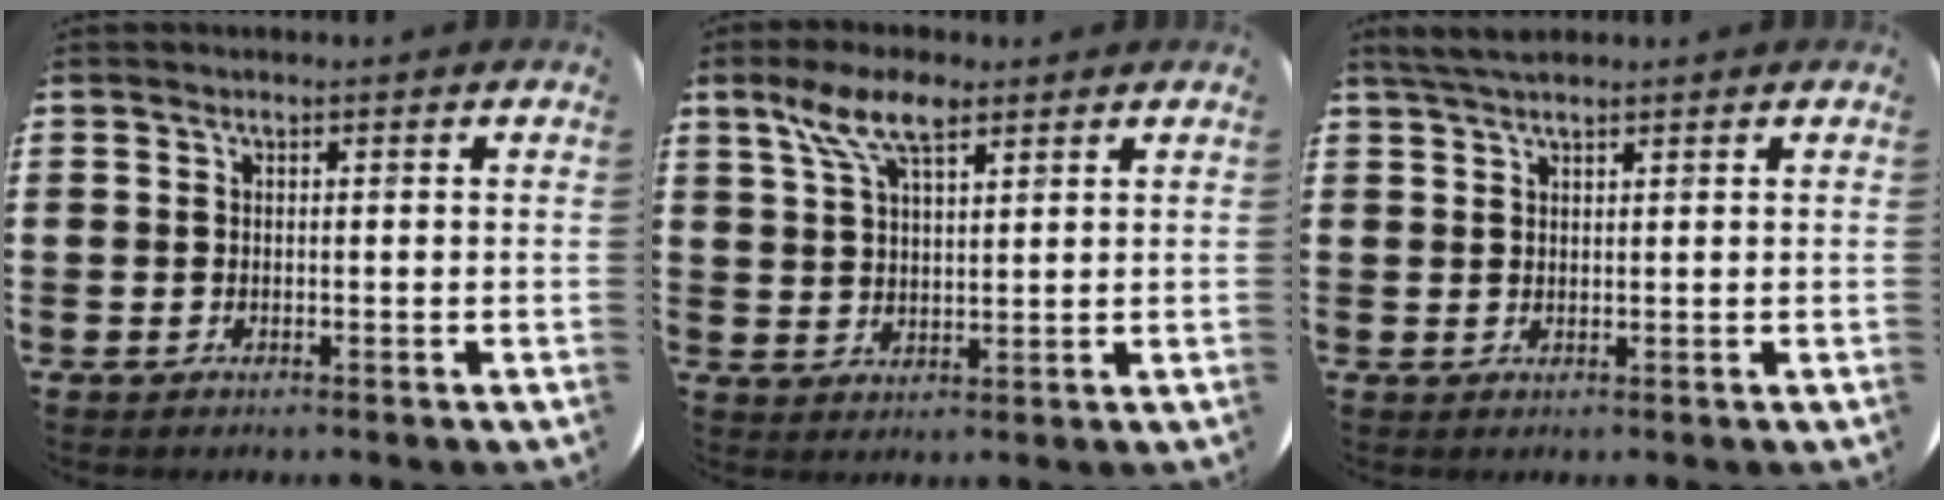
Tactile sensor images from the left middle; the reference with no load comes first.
{"total": 7.5, "force": [5.1, 3.0, 4.7], "torque": [-0.096, 0.000, 0.090]}
{"total": 2.7, "force": [2.3, 0.5, 1.4], "torque": [-0.030, 0.006, 0.043]}